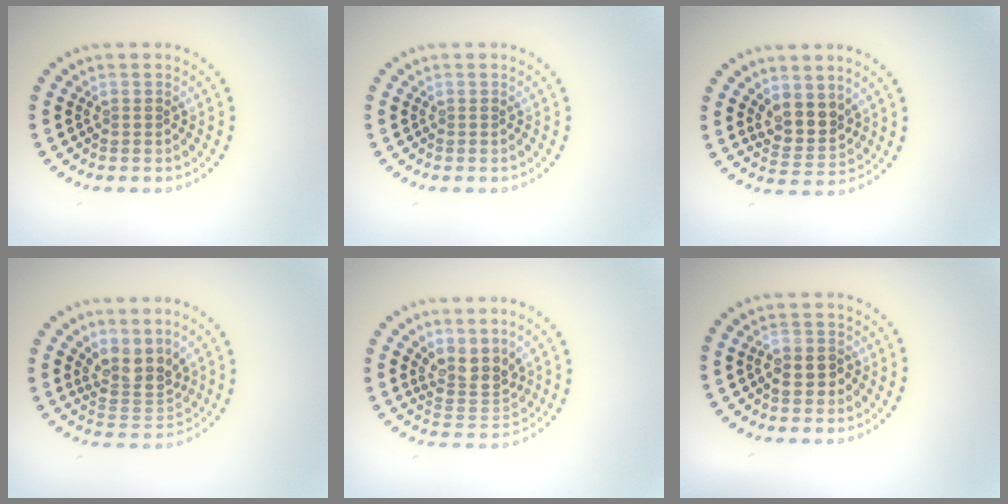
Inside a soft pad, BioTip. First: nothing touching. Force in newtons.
{"total": 0.0}
{"total": 3.1, "press": 2.6, "slide": 1.7}
{"total": 3.3, "press": 2.5, "slide": 2.2}
{"total": 3.2, "press": 2.5, "slide": 2.0}
{"total": 2.0, "press": 1.9, "slide": 0.6}